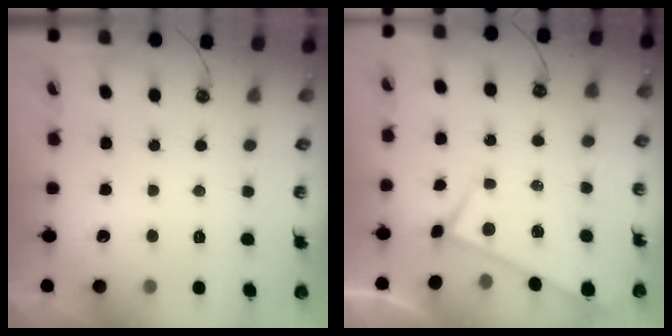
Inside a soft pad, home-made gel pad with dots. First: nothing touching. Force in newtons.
{"total": 0.0}